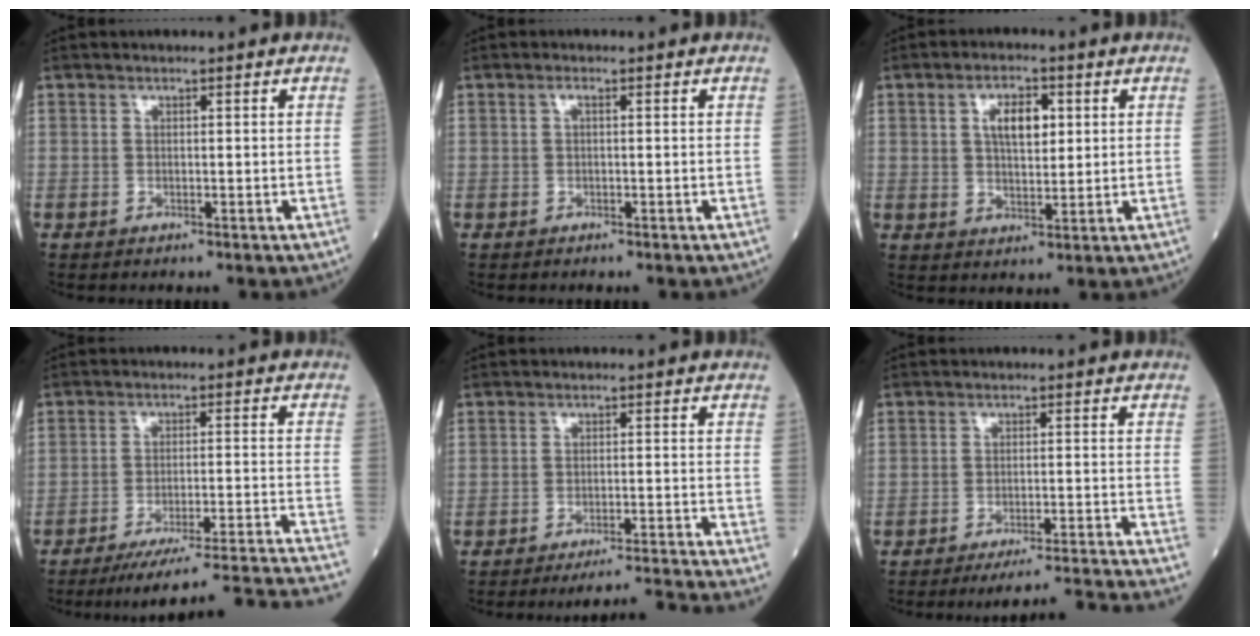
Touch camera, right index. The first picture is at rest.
{"total": 0.8, "force": [0.1, 0.2, 0.7], "torque": [-0.015, 0.002, 0.000]}
{"total": 5.8, "force": [1.7, 2.5, 4.9], "torque": [-0.084, 0.007, 0.032]}
{"total": 24.0, "force": [-22.2, -3.0, 8.5], "torque": [-0.049, -0.032, -0.293]}
{"total": 9.1, "force": [-8.3, -3.2, 1.6], "torque": [-0.001, -0.021, -0.118]}
{"total": 13.1, "force": [-12.2, -3.1, 3.3], "torque": [-0.011, -0.029, -0.166]}